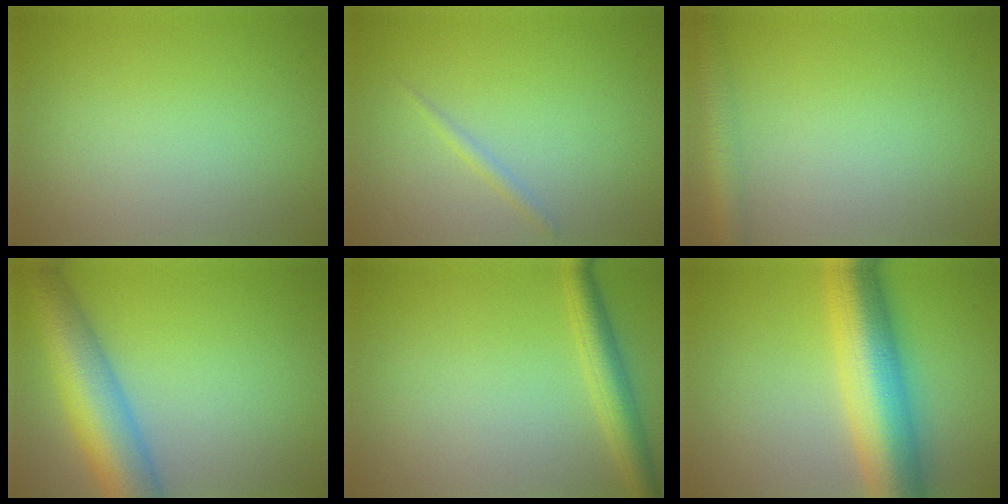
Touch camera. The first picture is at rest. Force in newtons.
{"total": 0.9, "press": 0.9, "slide": 0.1}
{"total": 3.3, "press": 3.3, "slide": 0.2}
{"total": 9.5, "press": 9.5, "slide": 0.3}
{"total": 3.3, "press": 3.3, "slide": 0.1}
{"total": 10.4, "press": 10.4, "slide": 0.1}